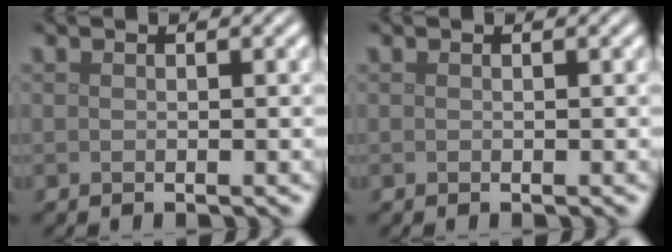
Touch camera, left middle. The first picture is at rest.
{"total": 0.0}